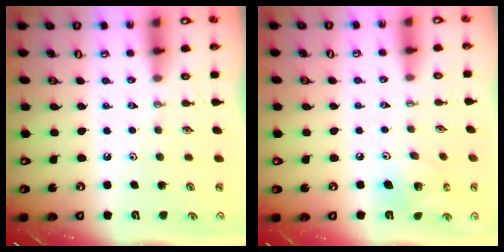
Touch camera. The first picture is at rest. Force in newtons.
{"total": 10.1, "press": 9.7, "slide": 2.8}